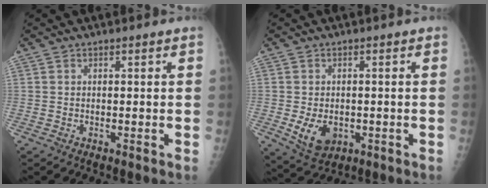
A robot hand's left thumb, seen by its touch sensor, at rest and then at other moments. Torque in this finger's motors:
{"motor_torque": [0.89, 1.05, 0.28, -0.17, 0.09]}